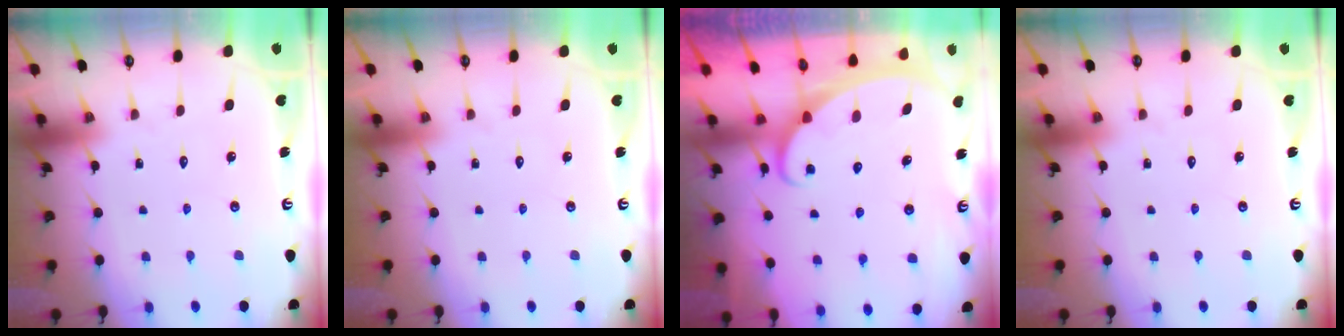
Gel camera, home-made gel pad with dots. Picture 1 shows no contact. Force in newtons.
{"total": 0.0}
{"total": 2.4, "press": 2.4, "slide": 0.4}
{"total": 0.0}